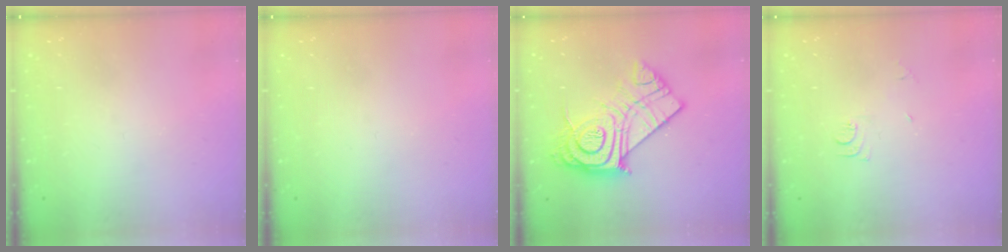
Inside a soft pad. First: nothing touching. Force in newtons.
{"total": 0.0}
{"total": 20.8, "press": 20.7, "slide": 1.6}
{"total": 5.7, "press": 5.7, "slide": 0.6}